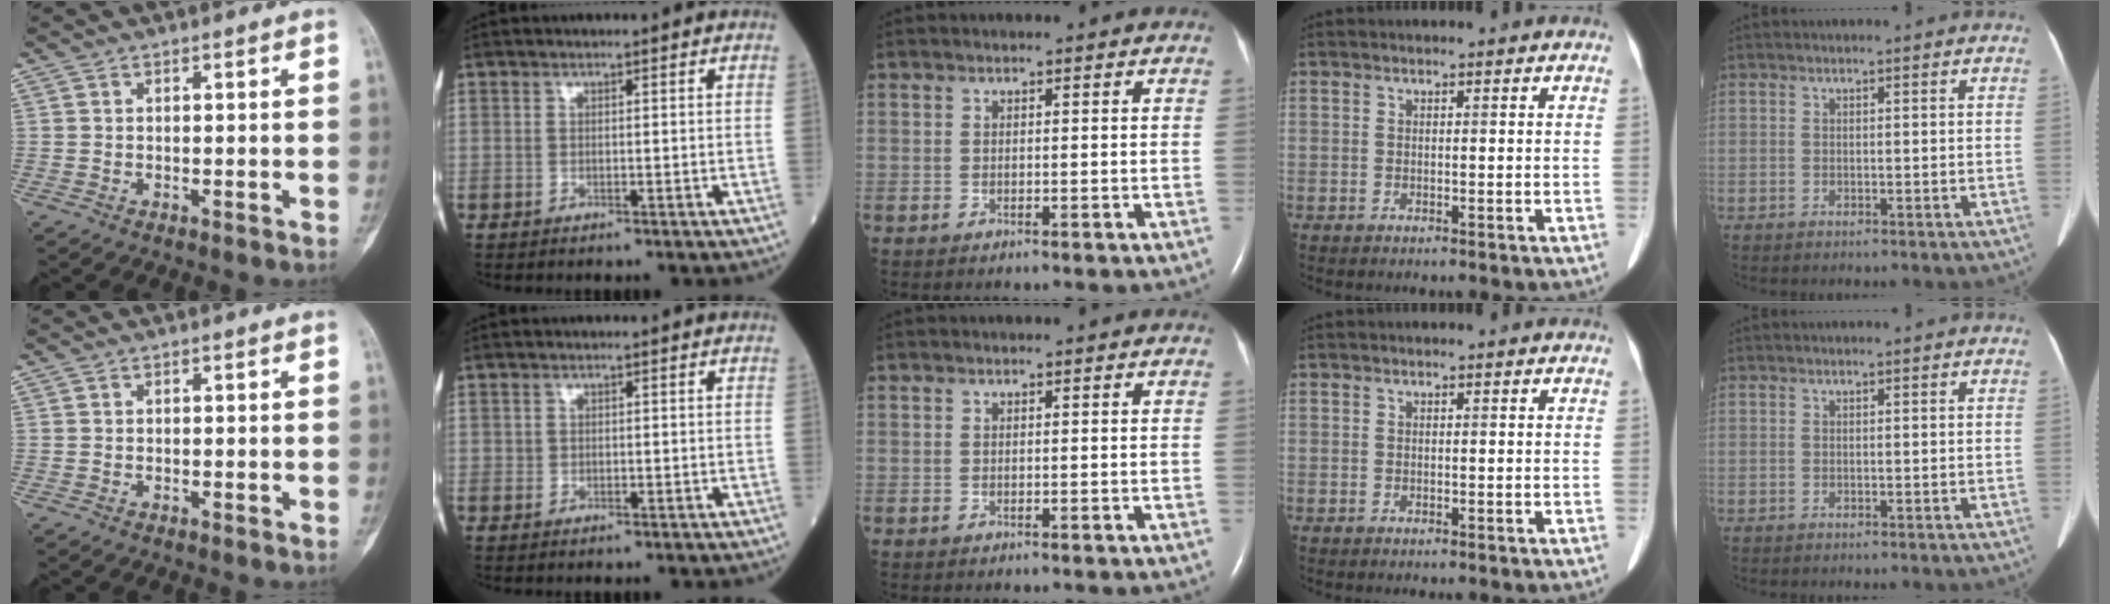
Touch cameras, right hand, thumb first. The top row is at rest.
{"index": {"total": 0.7, "force": [0.0, 0.6, 0.3], "torque": [-0.004, 0.000, 0.000]}}